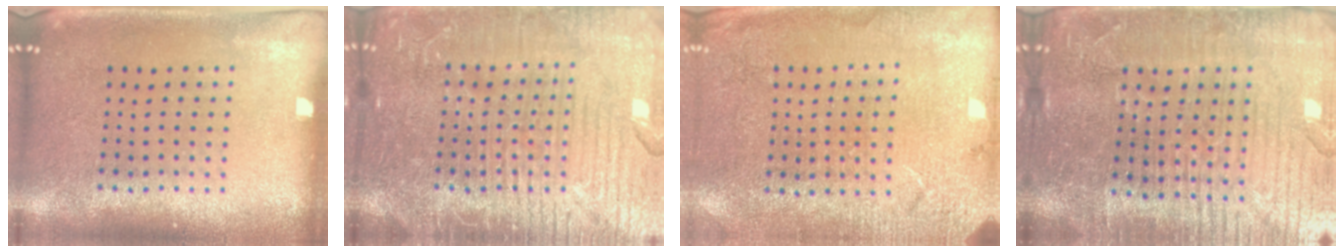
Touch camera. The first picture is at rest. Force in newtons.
{"total": 6.9, "press": 6.9, "slide": 0.9}
{"total": 2.7, "press": 2.6, "slide": 0.4}
{"total": 5.2, "press": 4.8, "slide": 2.2}